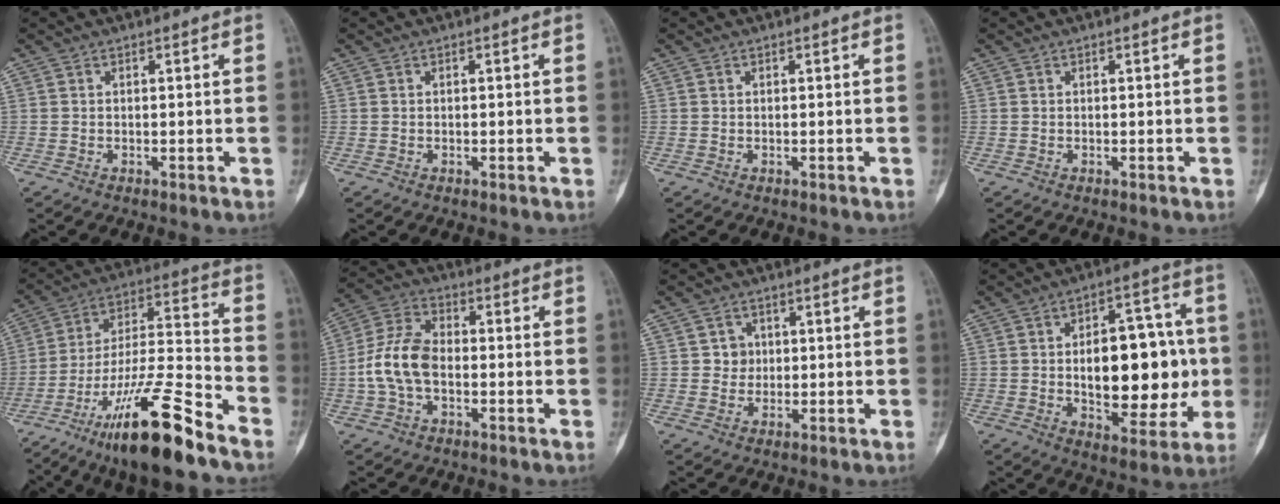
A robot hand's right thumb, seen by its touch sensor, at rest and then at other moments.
{"total": 0.0}
{"total": 0.0}
{"total": 0.0}
{"total": 20.4, "force": [-13.7, 3.6, 14.7], "torque": [-0.280, 0.071, -0.237]}
{"total": 10.1, "force": [-1.6, 6.2, 7.8], "torque": [-0.160, 0.031, -0.038]}
{"total": 3.2, "force": [0.5, 3.0, 0.8], "torque": [0.008, 0.004, 0.005]}
{"total": 20.3, "force": [-0.8, 10.8, 17.2], "torque": [-0.201, 0.016, -0.001]}